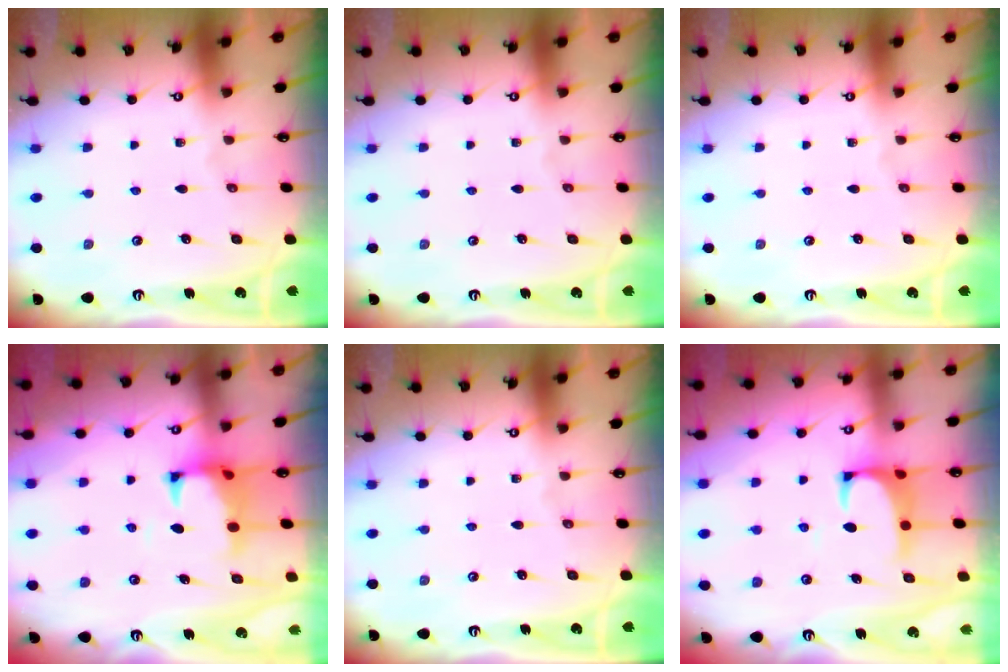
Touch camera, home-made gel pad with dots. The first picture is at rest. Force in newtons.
{"total": 0.0}
{"total": 0.0}
{"total": 1.6, "press": 1.1, "slide": 1.1}
{"total": 0.0}
{"total": 1.6, "press": 1.4, "slide": 0.7}